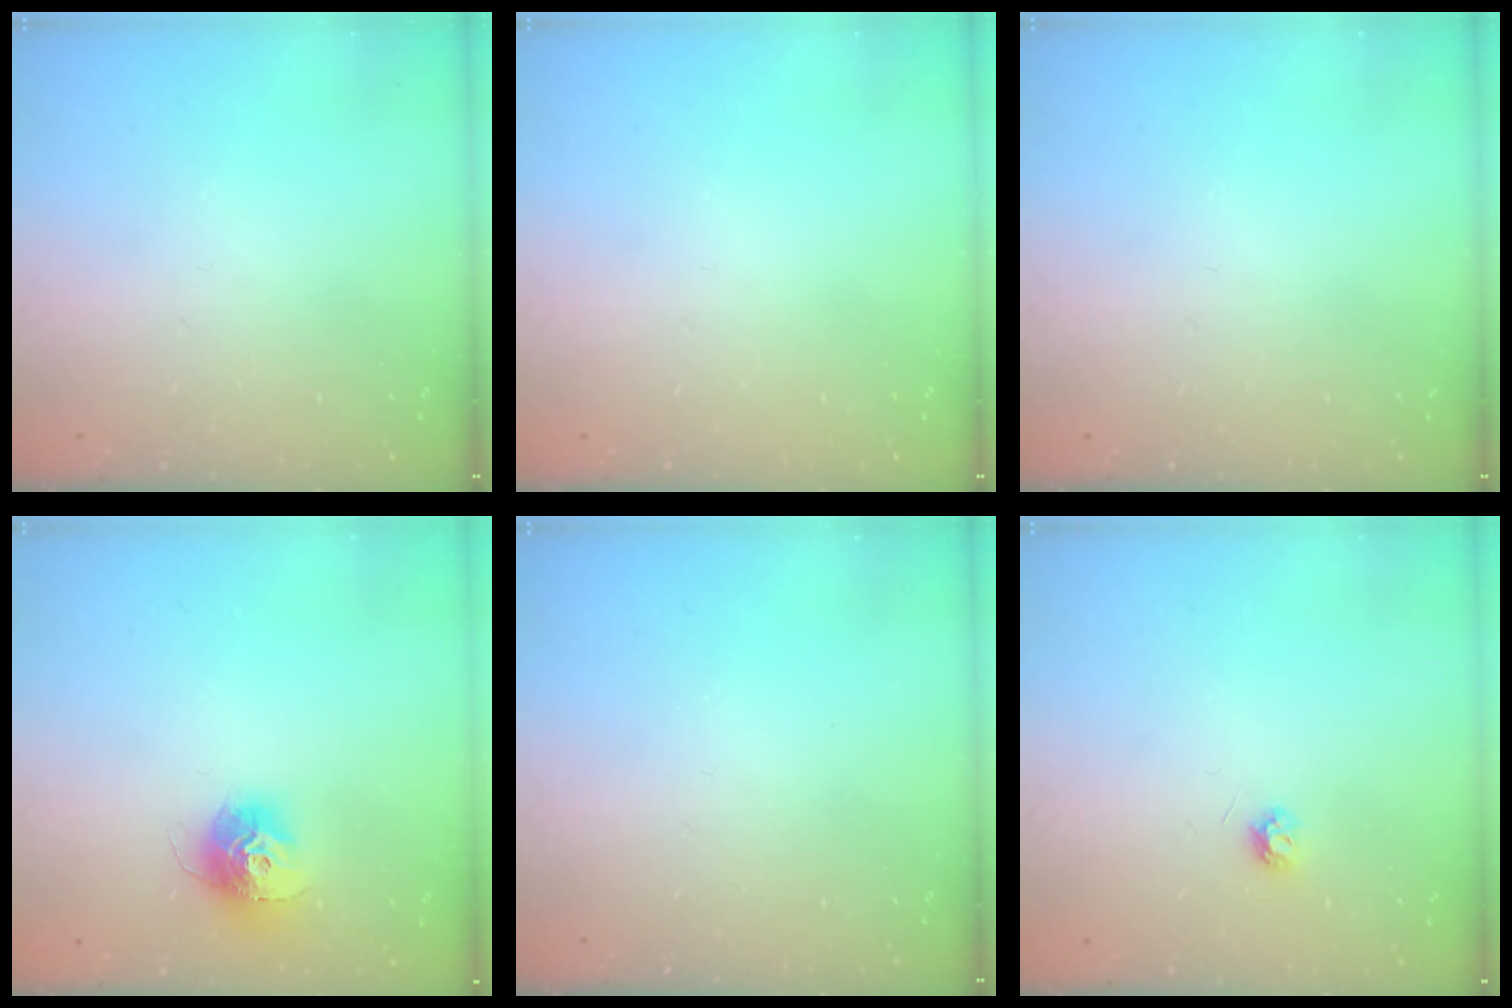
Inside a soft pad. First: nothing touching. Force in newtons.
{"total": 0.0}
{"total": 0.0}
{"total": 12.6, "press": 12.6, "slide": 1.1}
{"total": 0.0}
{"total": 4.2, "press": 4.2, "slide": 0.6}